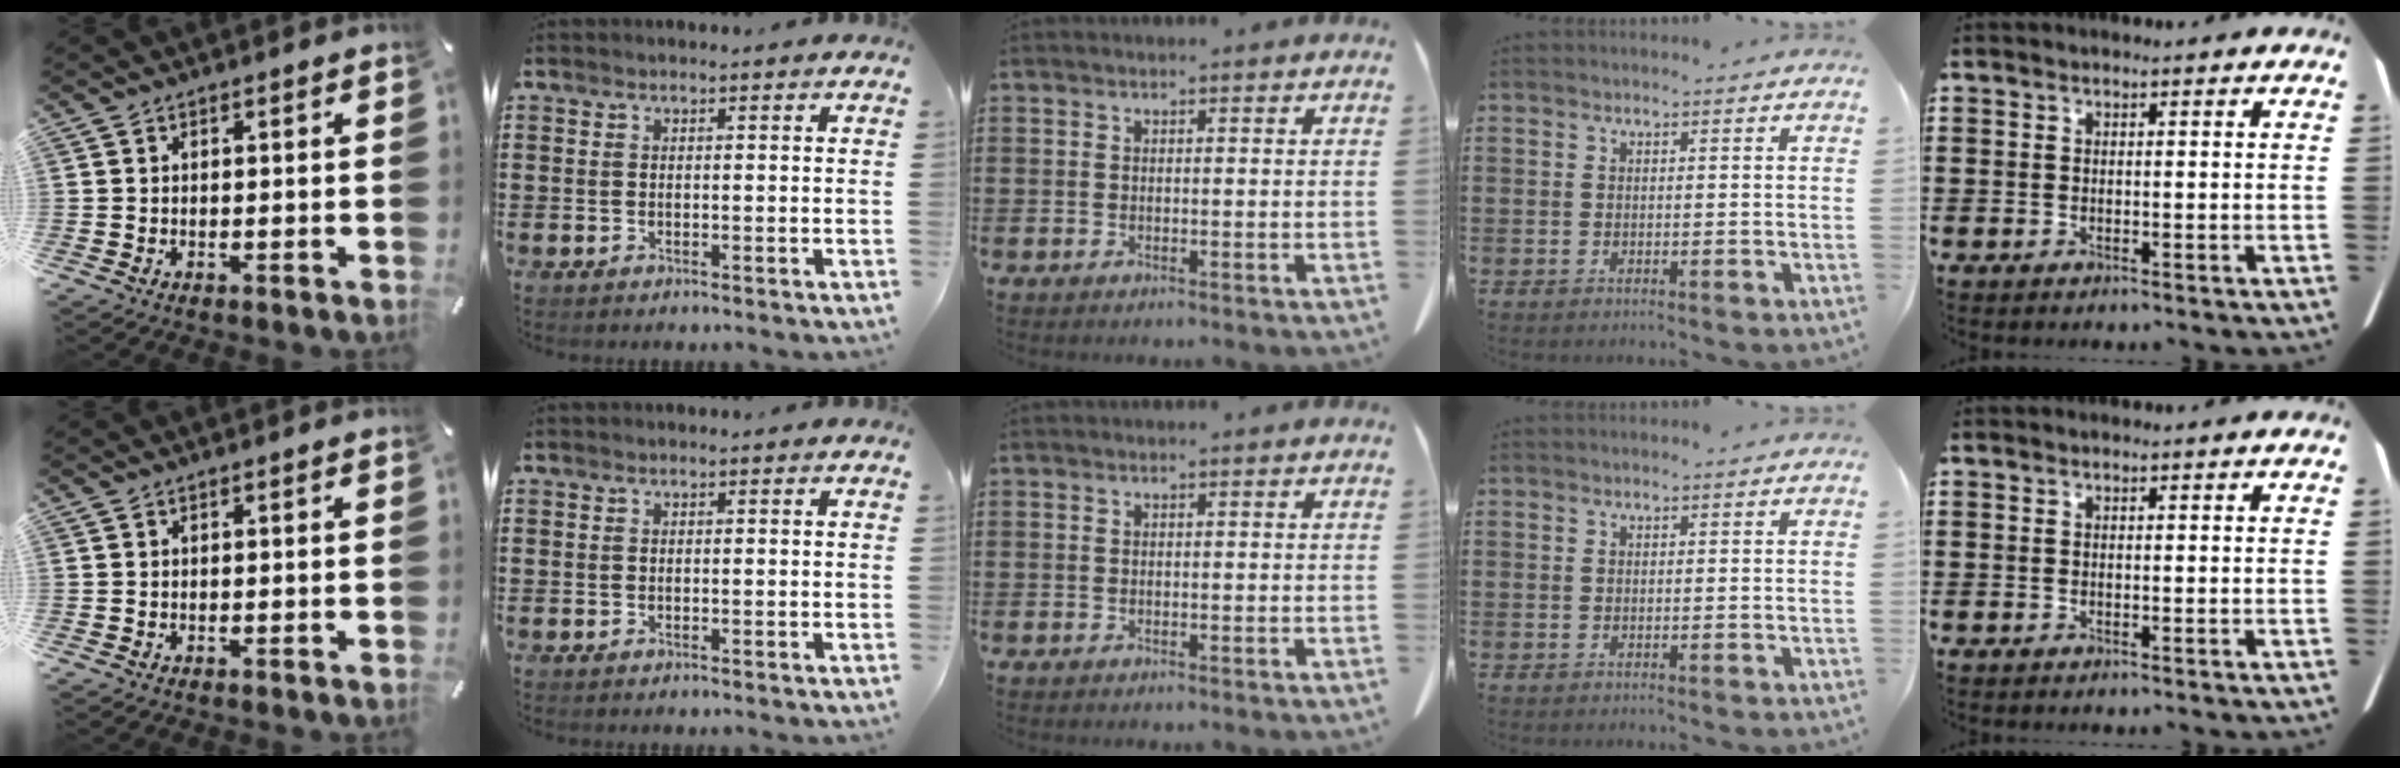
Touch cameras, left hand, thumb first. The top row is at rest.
{}